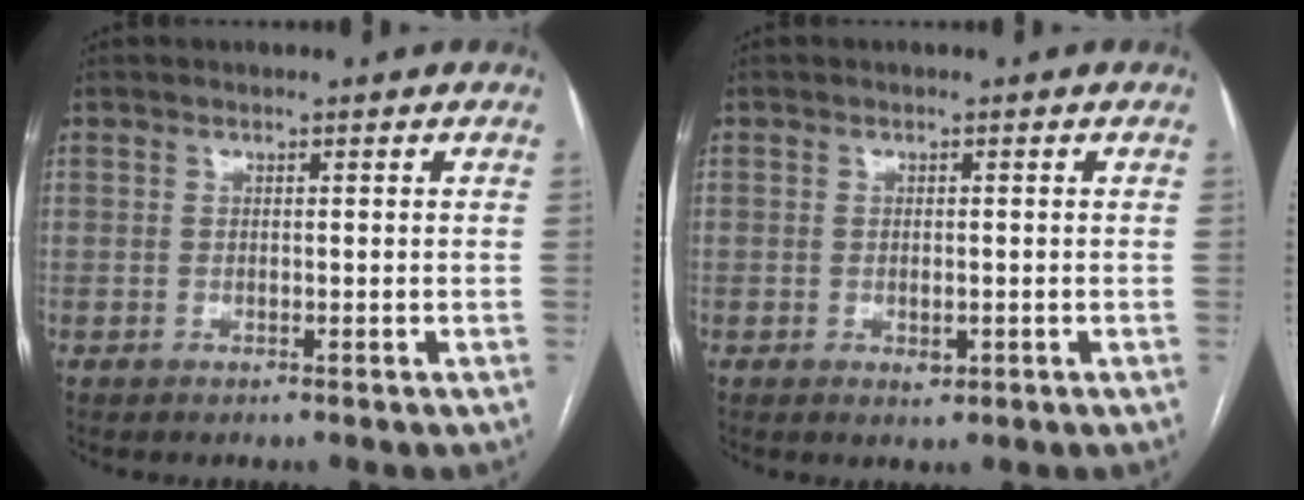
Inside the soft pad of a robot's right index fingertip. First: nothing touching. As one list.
[{"total": 1.7, "force": [-0.5, 1.0, 1.3], "torque": [-0.022, -0.002, -0.002]}]